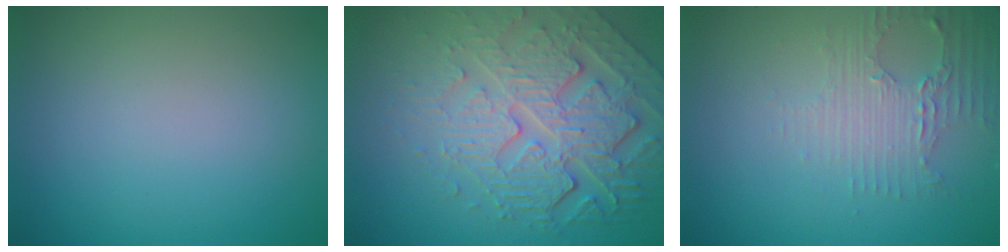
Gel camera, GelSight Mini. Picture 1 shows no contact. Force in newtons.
{"total": 7.6, "press": 5.4, "slide": 5.4}
{"total": 3.3, "press": 2.6, "slide": 2.0}